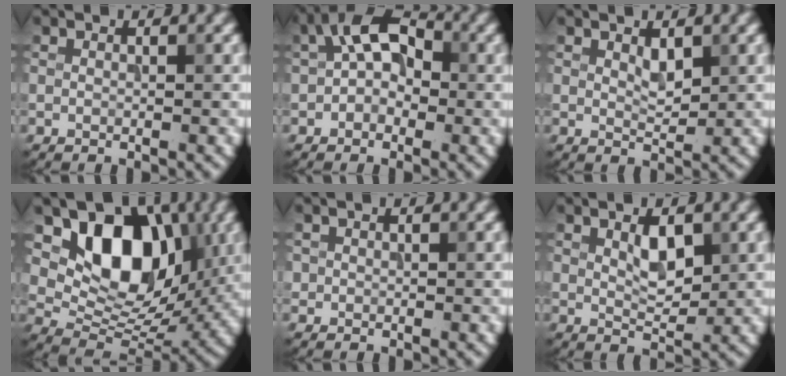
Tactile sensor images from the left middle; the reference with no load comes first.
{"total": 5.8, "force": [0.6, 3.8, 4.4], "torque": [-0.060, 0.022, -0.008]}
{"total": 1.6, "force": [0.8, 0.8, 1.1], "torque": [-0.019, -0.004, 0.018]}
{"total": 10.4, "force": [3.7, 7.0, 6.8], "torque": [-0.097, -0.015, 0.060]}
{"total": 0.6, "force": [0.0, 0.6, 0.0], "torque": [0.007, -0.002, -0.001]}
{"total": 2.7, "force": [0.9, 1.3, 2.2], "torque": [-0.036, -0.002, 0.018]}